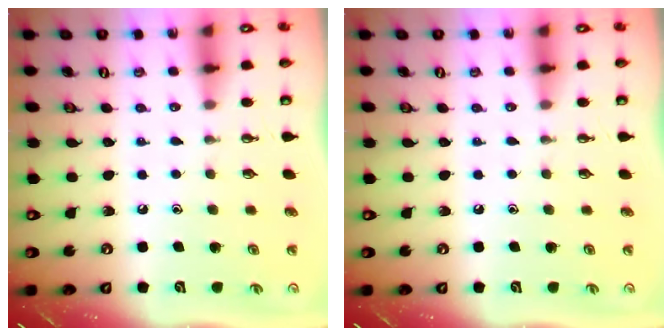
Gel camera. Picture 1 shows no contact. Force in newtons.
{"total": 0.0}